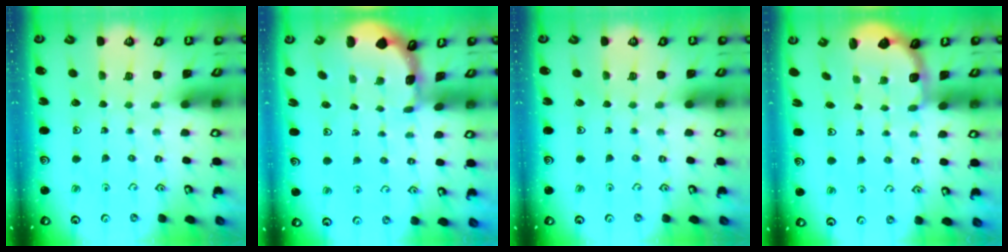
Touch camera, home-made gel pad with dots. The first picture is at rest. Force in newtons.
{"total": 1.0, "press": 1.0, "slide": 0.2}
{"total": 0.0}
{"total": 2.7, "press": 2.1, "slide": 1.8}